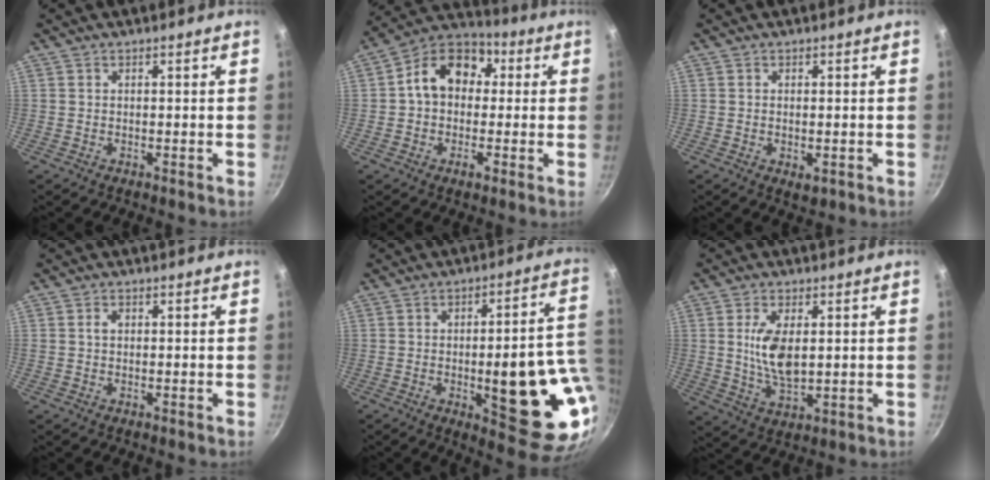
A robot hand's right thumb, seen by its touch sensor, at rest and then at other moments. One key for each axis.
{"total": 13.7, "fx": 1.7, "fy": 10.4, "fz": 8.7, "tx": -0.112, "ty": 0.030, "tz": 0.009}
{"total": 2.3, "fx": -0.5, "fy": 1.1, "fz": 1.9, "tx": -0.029, "ty": -0.008, "tz": -0.006}
{"total": 1.4, "fx": 0.2, "fy": 1.0, "fz": 1.0, "tx": -0.016, "ty": 0.005, "tz": 0.003}
{"total": 21.7, "fx": -3.0, "fy": 6.9, "fz": 20.4, "tx": -0.225, "ty": 0.002, "tz": -0.033}
{"total": 8.9, "fx": 1.4, "fy": 4.4, "fz": 7.6, "tx": -0.141, "ty": -0.014, "tz": 0.033}